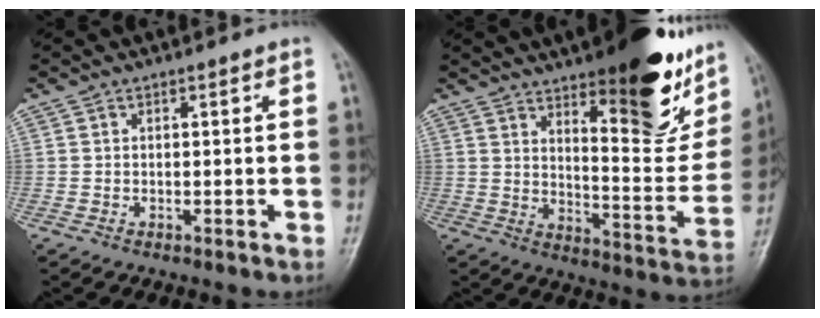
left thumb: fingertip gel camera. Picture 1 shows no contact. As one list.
[{"total": 24.3, "force": [15.2, 7.8, 17.2], "torque": [-0.191, -0.082, 0.219]}]